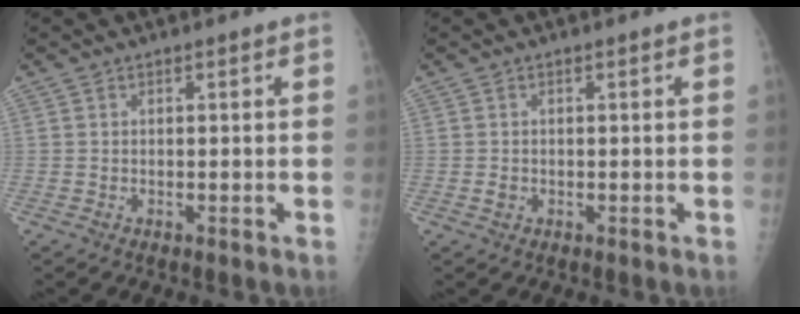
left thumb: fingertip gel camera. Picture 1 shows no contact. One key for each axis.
{"total": 1.1, "fx": -0.1, "fy": 0.9, "fz": 0.5, "tx": -0.006, "ty": 0.000, "tz": 0.000}